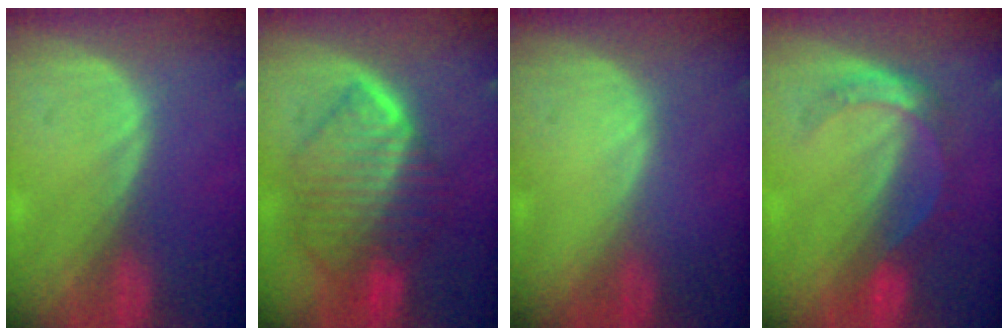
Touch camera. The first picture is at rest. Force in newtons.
{"total": 10.5, "press": 10.4, "slide": 1.0}
{"total": 0.0}
{"total": 5.5, "press": 4.8, "slide": 2.6}